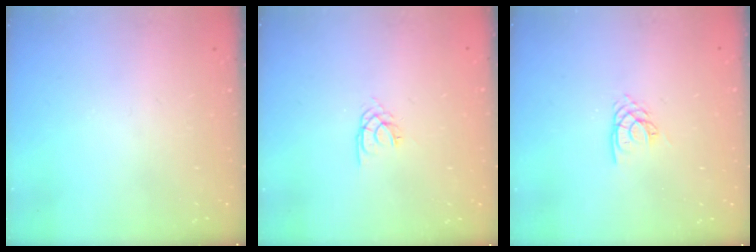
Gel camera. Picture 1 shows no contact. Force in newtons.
{"total": 1.7, "press": 1.7, "slide": 0.1}
{"total": 2.7, "press": 2.7, "slide": 0.1}